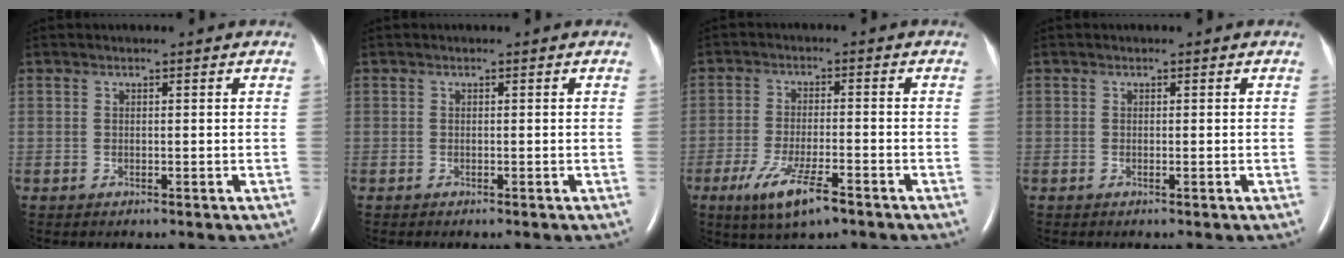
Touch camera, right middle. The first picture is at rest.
{"total": 0.0}
{"total": 8.0, "force": [-4.8, 1.4, 6.3], "torque": [-0.125, -0.017, -0.079]}
{"total": 0.0}